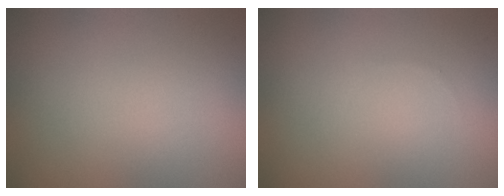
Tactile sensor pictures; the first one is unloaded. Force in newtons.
{"total": 0.0}